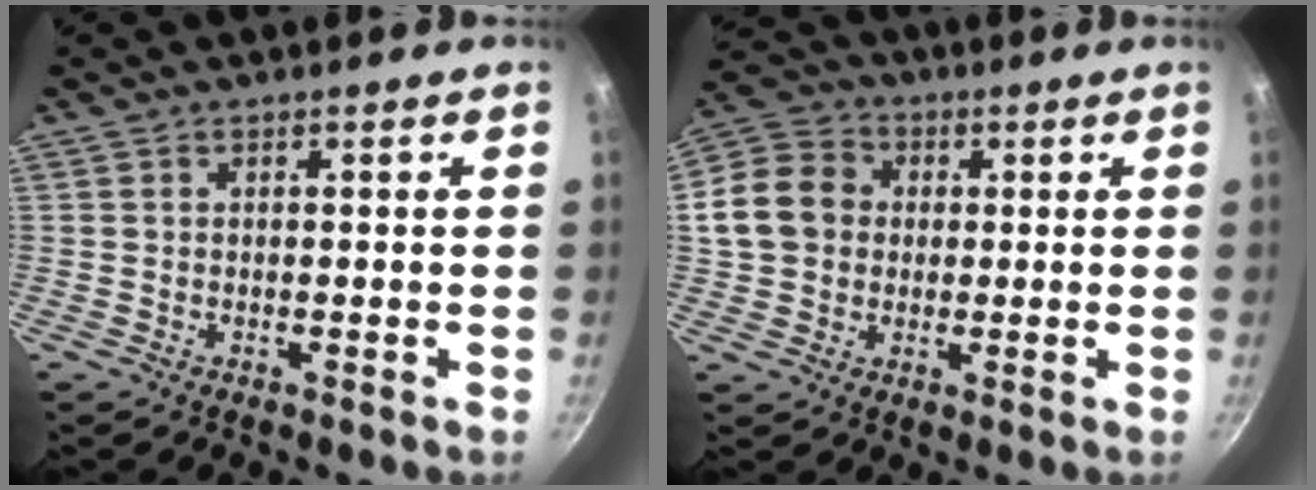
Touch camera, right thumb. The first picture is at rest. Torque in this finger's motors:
{"motor_torque": [0.19, 0.19, 0.42, -0.38, 0.27]}